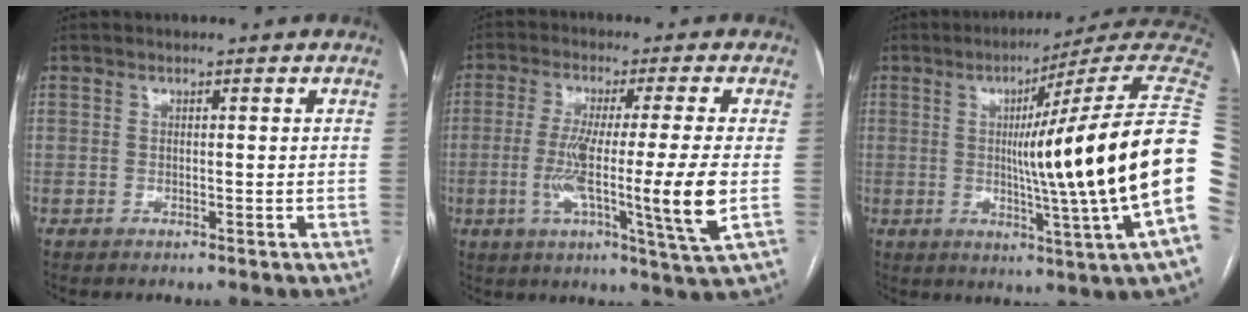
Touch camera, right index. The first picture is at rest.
{"total": 13.6, "force": [-2.1, -1.2, 13.4], "torque": [-0.246, -0.028, -0.044]}
{"total": 24.8, "force": [0.5, -2.2, 24.7], "torque": [-0.236, 0.002, -0.015]}